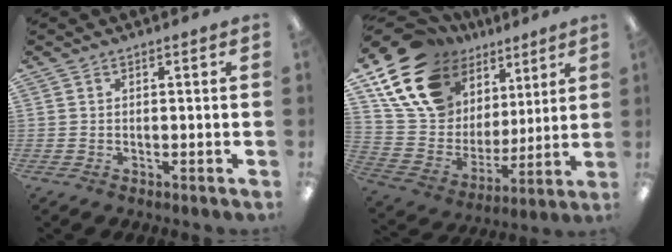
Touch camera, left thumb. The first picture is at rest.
{"total": 19.9, "force": [13.1, 12.4, 8.5], "torque": [-0.179, -0.065, 0.251]}